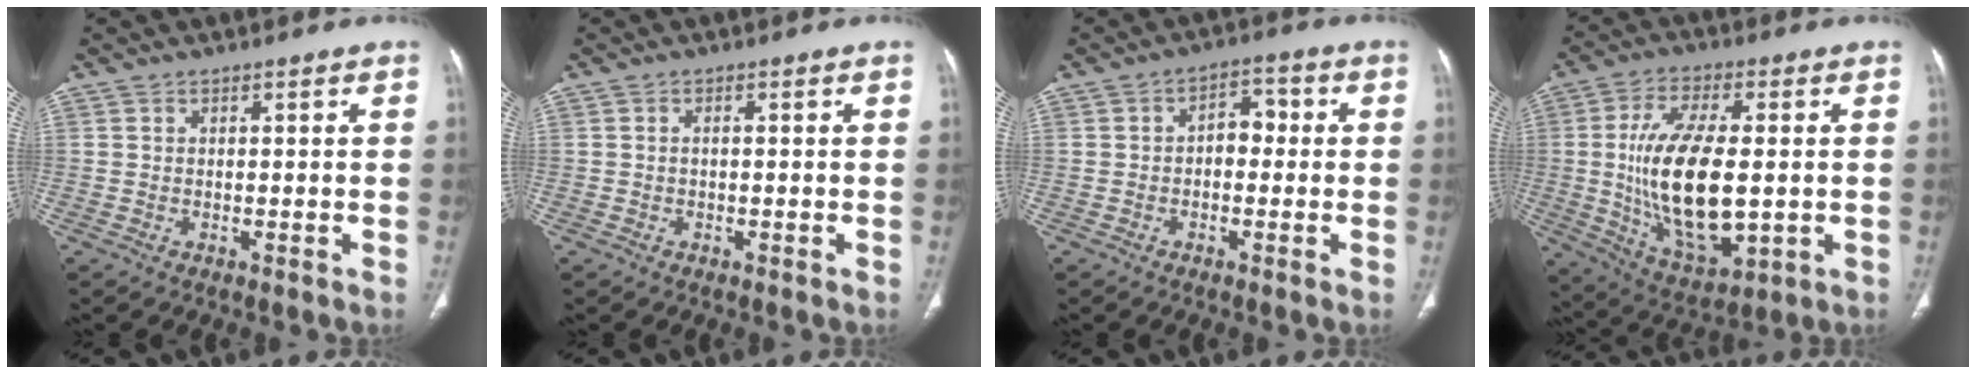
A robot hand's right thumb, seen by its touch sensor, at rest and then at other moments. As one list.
[{"total": 0.5, "force": [-0.1, 0.2, 0.5], "torque": [-0.012, 0.000, -0.004]}, {"total": 4.6, "force": [-0.2, 3.0, 3.5], "torque": [-0.031, 0.014, -0.014]}, {"total": 19.4, "force": [-0.4, 8.9, 17.2], "torque": [-0.313, -0.013, 0.006]}]